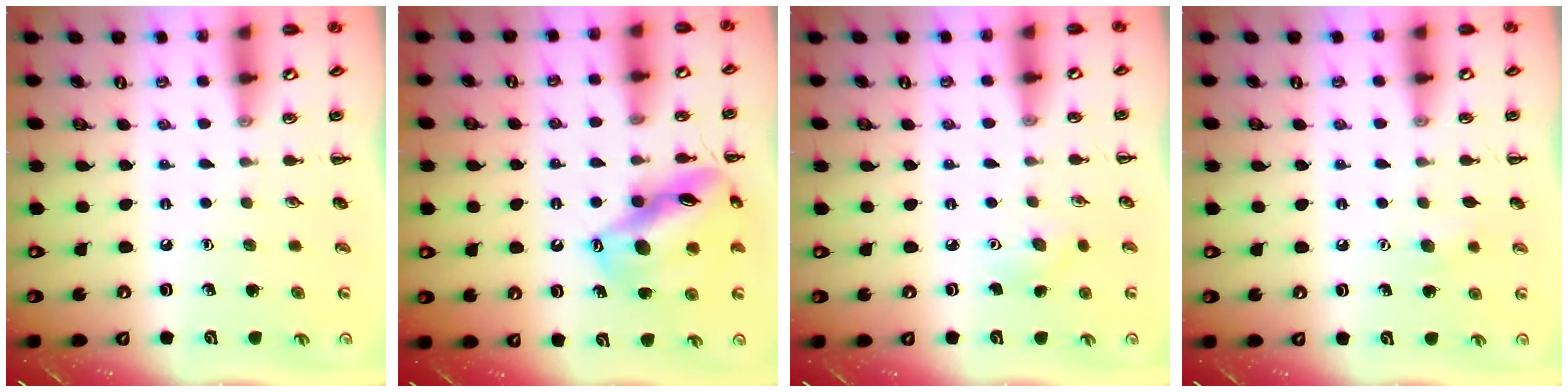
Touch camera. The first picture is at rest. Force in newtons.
{"total": 16.7, "press": 16.6, "slide": 2.0}
{"total": 3.8, "press": 3.7, "slide": 0.8}
{"total": 6.1, "press": 5.9, "slide": 1.3}